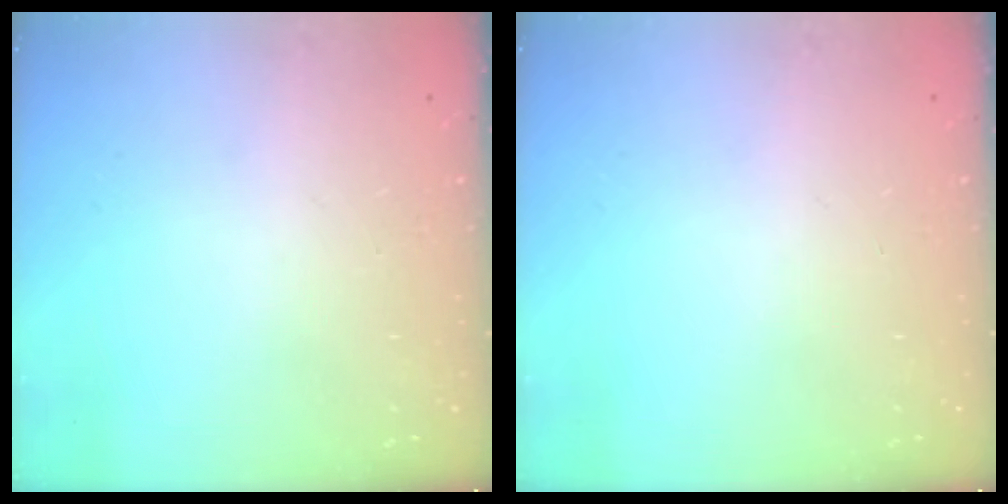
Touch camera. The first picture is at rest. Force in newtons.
{"total": 0.0}